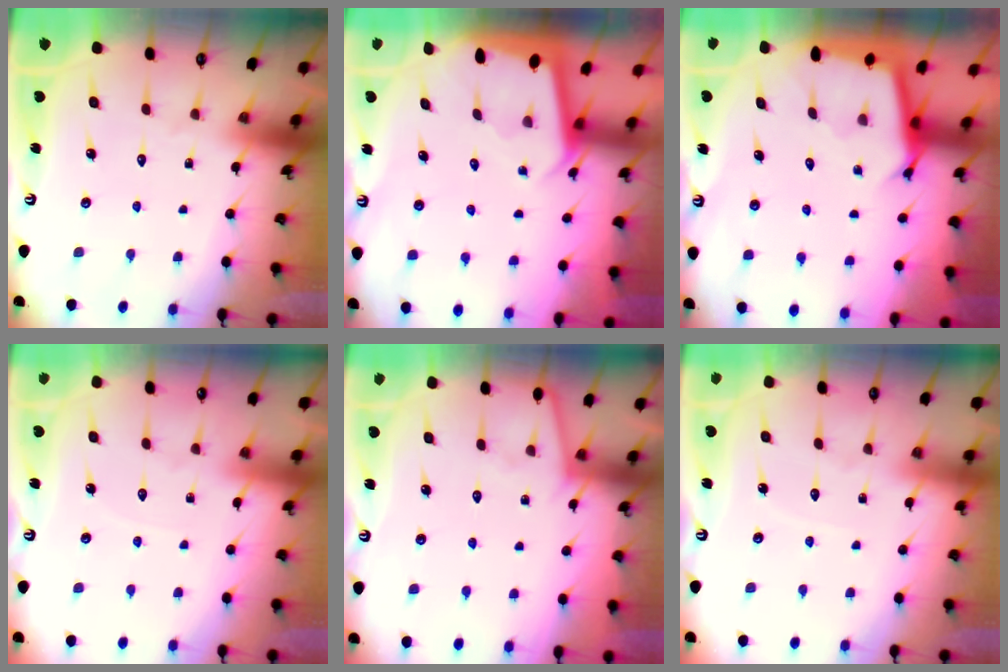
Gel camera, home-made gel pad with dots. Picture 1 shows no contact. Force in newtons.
{"total": 1.9, "press": 1.9, "slide": 0.1}
{"total": 2.7, "press": 2.7, "slide": 0.1}
{"total": 2.4, "press": 2.4, "slide": 0.4}
{"total": 2.7, "press": 2.7, "slide": 0.4}
{"total": 2.6, "press": 2.6, "slide": 0.4}